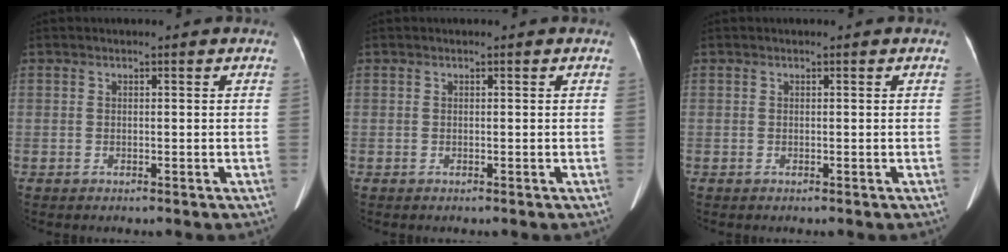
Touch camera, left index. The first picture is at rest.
{"total": 0.0}
{"total": 0.0}